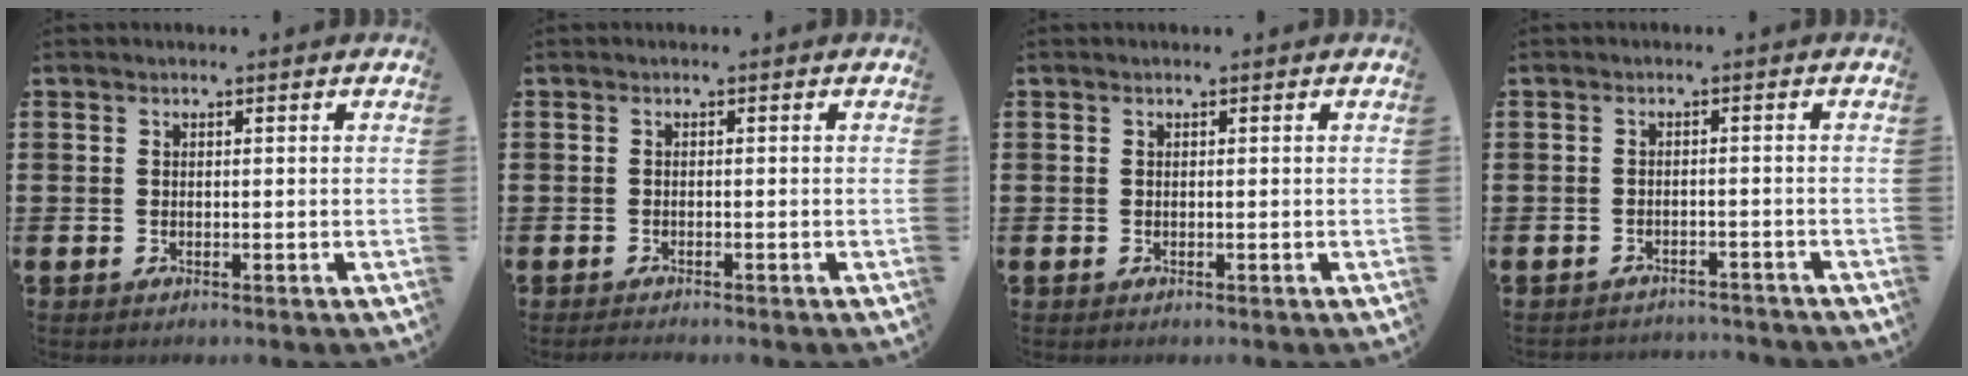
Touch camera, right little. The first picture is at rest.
{"total": 0.6, "force": [-0.6, 0.0, 0.2], "torque": [-0.005, -0.002, -0.012]}
{"total": 0.0}
{"total": 1.6, "force": [-1.6, 0.0, -0.2], "torque": [-0.003, 0.003, -0.036]}